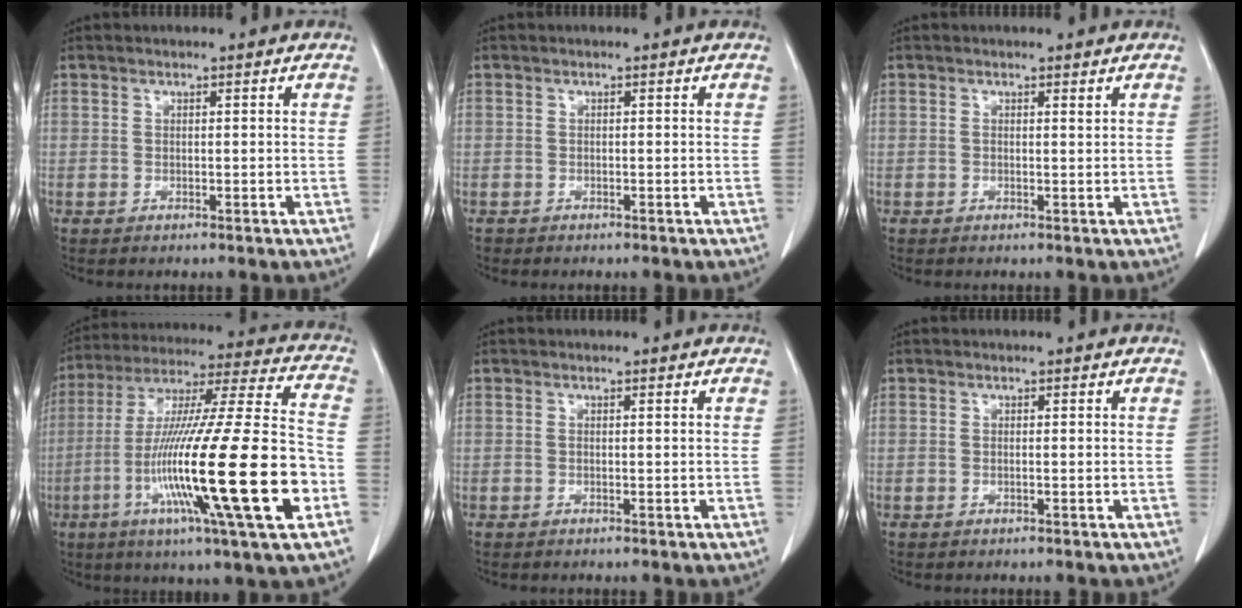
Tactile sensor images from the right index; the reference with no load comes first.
{"total": 0.5, "force": [-0.3, 0.5, -0.1], "torque": [-0.006, 0.004, -0.004]}
{"total": 0.5, "force": [0.3, 0.0, 0.4], "torque": [-0.009, -0.002, 0.006]}
{"total": 28.6, "force": [-7.9, 1.3, 27.4], "torque": [-0.473, -0.037, -0.146]}
{"total": 0.0}
{"total": 0.0}